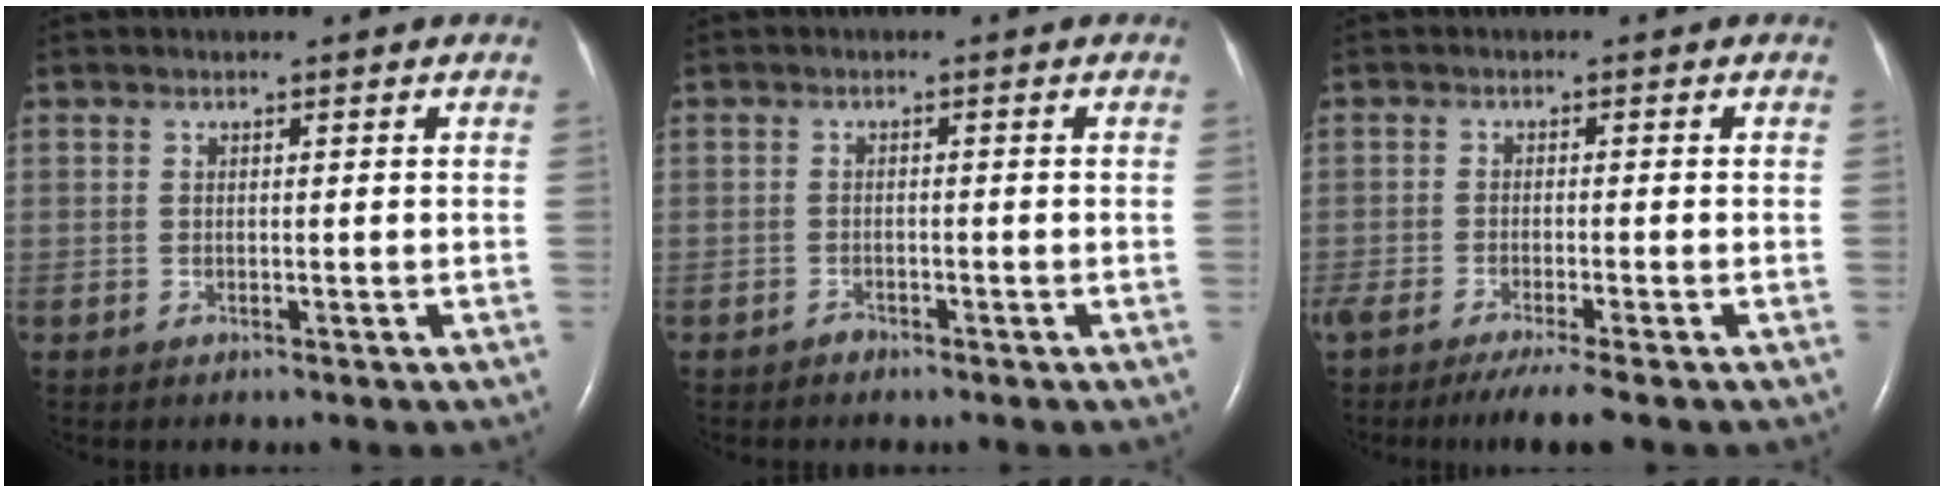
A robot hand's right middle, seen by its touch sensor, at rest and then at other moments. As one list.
[{"total": 0.9, "force": [-0.8, 0.4, 0.0], "torque": [0.004, 0.002, -0.017]}, {"total": 6.1, "force": [-4.8, -0.1, 3.8], "torque": [-0.059, -0.015, -0.076]}]